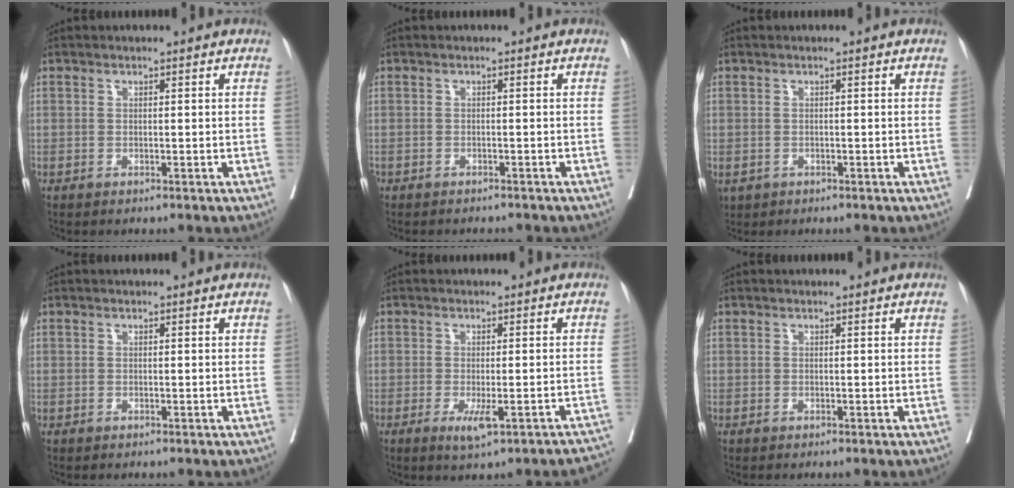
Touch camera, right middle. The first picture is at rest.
{"total": 3.1, "force": [-2.8, 1.2, 0.6], "torque": [-0.009, -0.003, -0.039]}
{"total": 2.3, "force": [-1.1, 1.9, 0.7], "torque": [-0.014, -0.002, -0.012]}
{"total": 0.0}
{"total": 6.9, "force": [-4.8, 1.2, 4.8], "torque": [-0.044, -0.003, -0.069]}
{"total": 0.0}